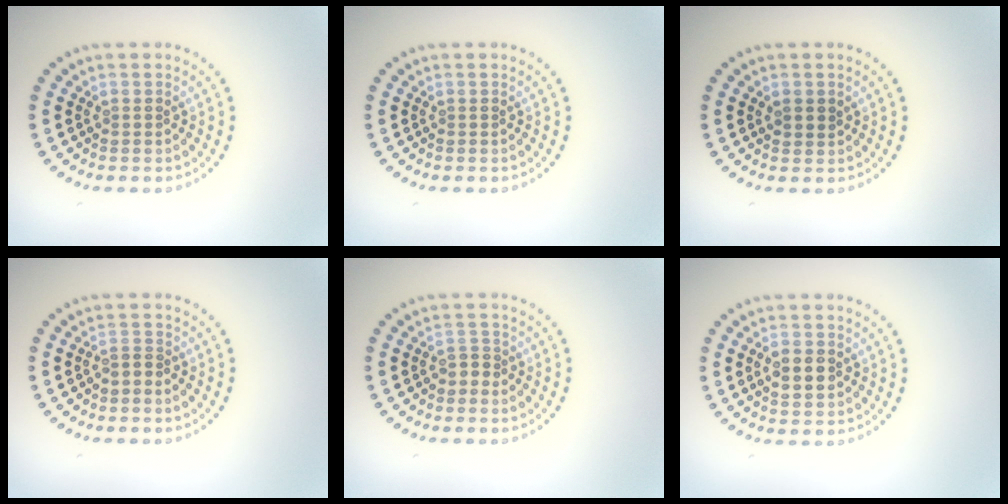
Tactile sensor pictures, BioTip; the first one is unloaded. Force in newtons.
{"total": 0.0}
{"total": 1.3, "press": 1.2, "slide": 0.4}
{"total": 0.7, "press": 0.5, "slide": 0.5}
{"total": 1.0, "press": 0.8, "slide": 0.5}
{"total": 2.7, "press": 2.7, "slide": 0.1}